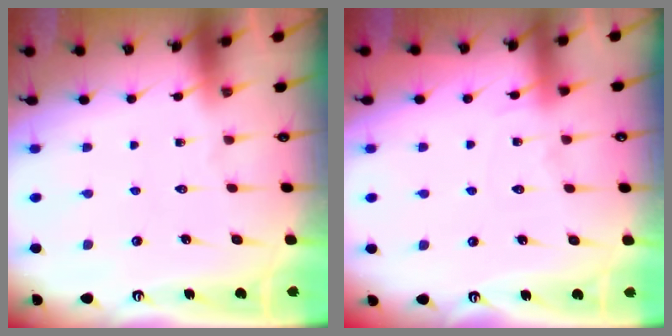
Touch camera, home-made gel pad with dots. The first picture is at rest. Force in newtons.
{"total": 7.9, "press": 7.9, "slide": 0.9}